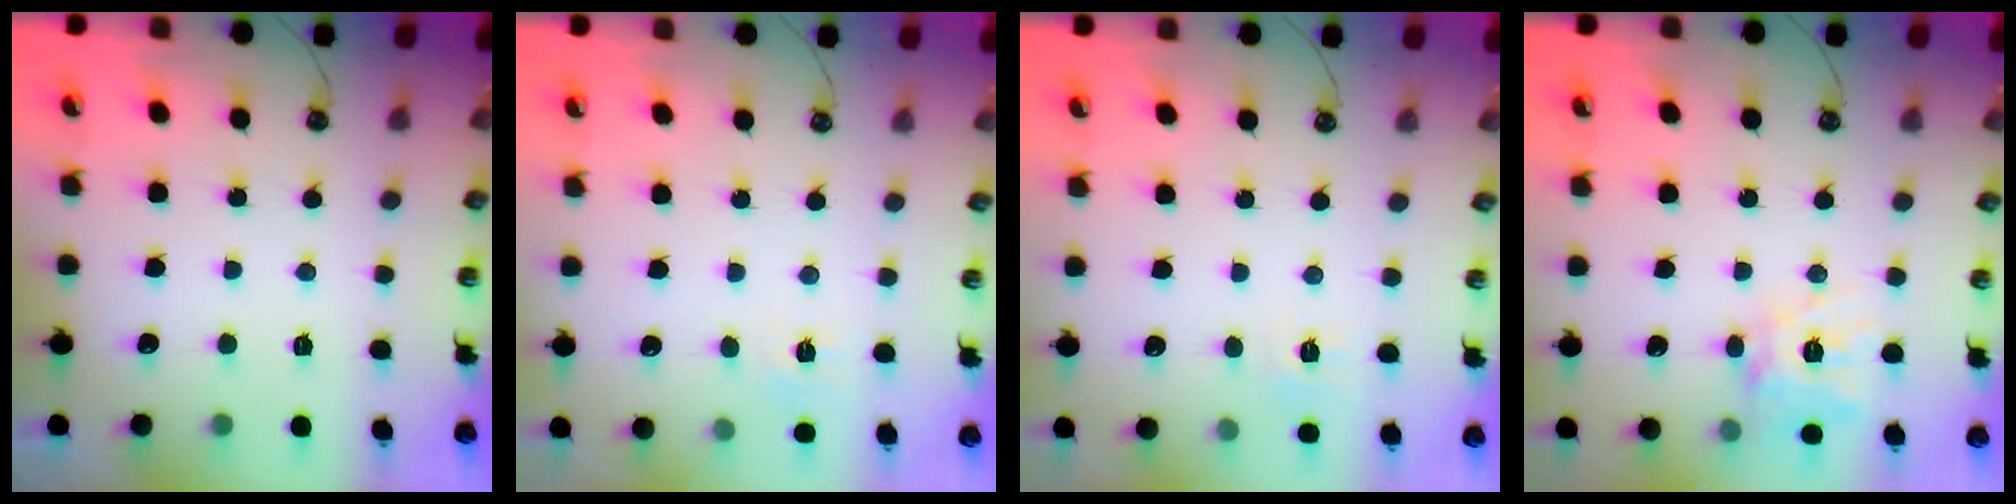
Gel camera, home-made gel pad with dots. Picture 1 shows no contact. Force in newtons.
{"total": 5.6, "press": 5.5, "slide": 0.7}
{"total": 5.3, "press": 5.3, "slide": 0.6}
{"total": 12.3, "press": 12.2, "slide": 1.0}